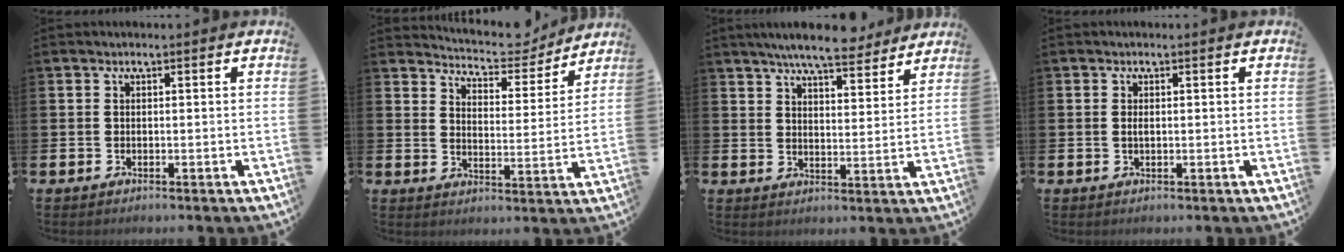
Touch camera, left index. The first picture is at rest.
{"total": 5.9, "force": [5.7, 1.2, 0.8], "torque": [-0.031, -0.045, 0.096]}
{"total": 7.5, "force": [7.0, 1.0, 2.5], "torque": [-0.059, -0.032, 0.124]}
{"total": 0.7, "force": [0.1, 0.3, 0.6], "torque": [-0.012, 0.001, 0.000]}